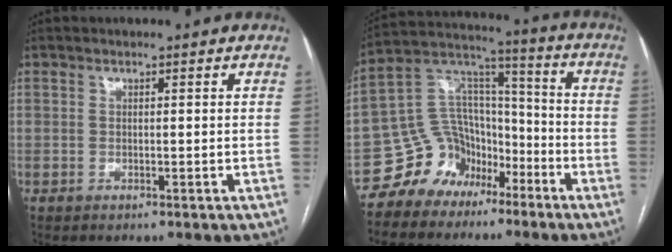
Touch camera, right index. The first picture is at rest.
{"total": 11.2, "force": [-7.4, 8.1, 1.9], "torque": [-0.038, 0.074, -0.133]}